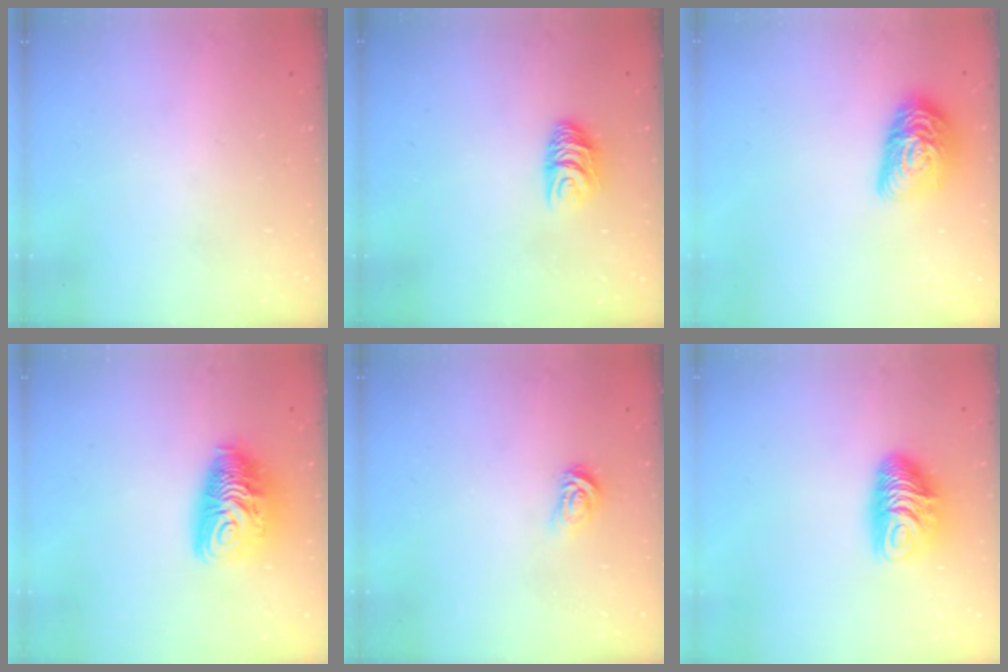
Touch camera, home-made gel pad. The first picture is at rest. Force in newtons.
{"total": 7.5, "press": 7.5, "slide": 0.6}
{"total": 14.1, "press": 14.1, "slide": 0.9}
{"total": 12.6, "press": 12.6, "slide": 1.3}
{"total": 3.4, "press": 3.4, "slide": 0.4}
{"total": 10.7, "press": 10.6, "slide": 0.7}